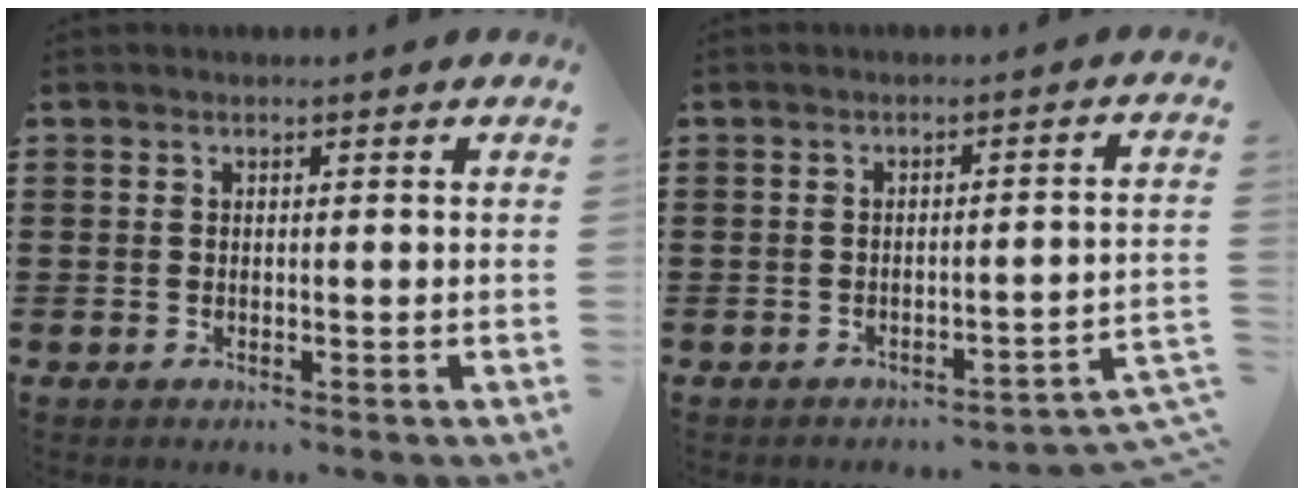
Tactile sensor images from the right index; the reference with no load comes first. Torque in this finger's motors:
{"motor_torque": [0.43, 0.38, 0.18, 0.01]}